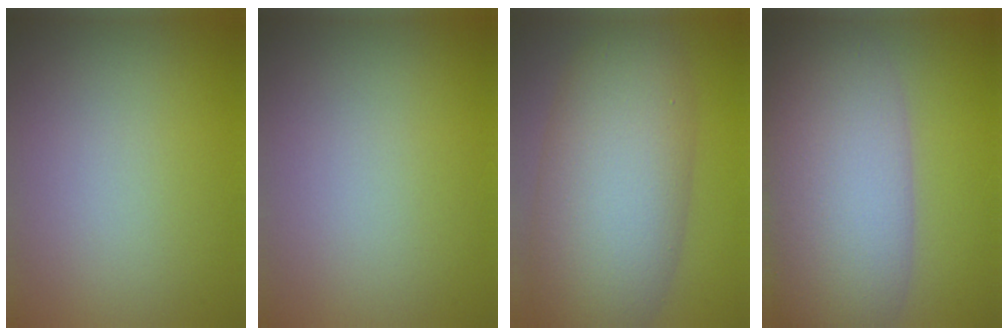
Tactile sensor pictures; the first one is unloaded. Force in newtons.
{"total": 0.0}
{"total": 11.2, "press": 11.2, "slide": 0.1}
{"total": 11.8, "press": 11.7, "slide": 0.7}